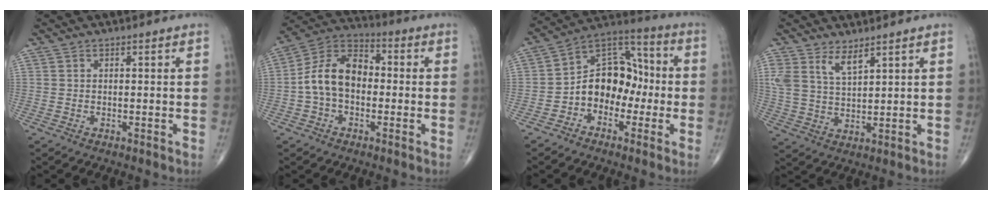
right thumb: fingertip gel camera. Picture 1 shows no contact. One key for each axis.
{"total": 12.0, "fx": -1.1, "fy": 8.1, "fz": 8.8, "tx": -0.145, "ty": 0.039, "tz": -0.035}
{"total": 12.6, "fx": -2.5, "fy": 9.3, "fz": 8.2, "tx": -0.093, "ty": 0.051, "tz": -0.058}
{"total": 5.6, "fx": 3.7, "fy": 2.0, "fz": 3.6, "tx": -0.068, "ty": -0.025, "tz": 0.079}